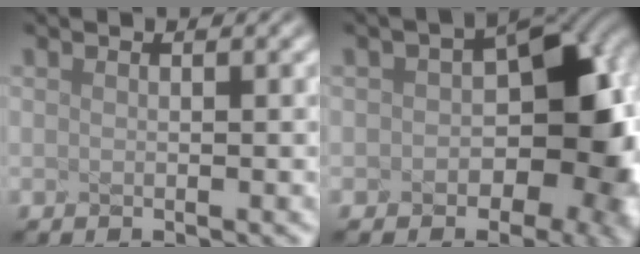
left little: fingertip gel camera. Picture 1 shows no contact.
{"total": 8.9, "force": [-2.5, 5.2, 6.9], "torque": [-0.107, -0.017, 0.000]}